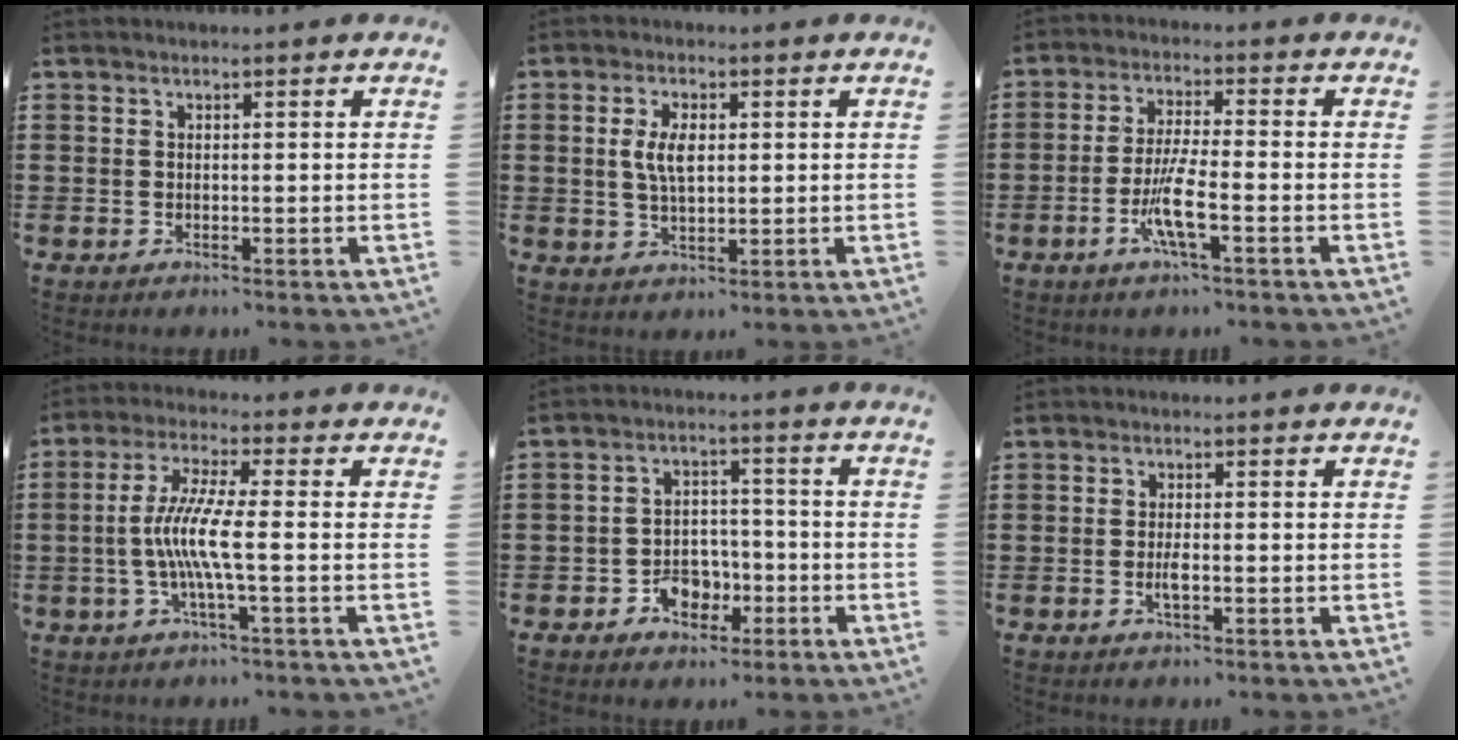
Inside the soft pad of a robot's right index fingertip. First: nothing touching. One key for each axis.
{"total": 4.9, "fx": 0.7, "fy": 2.2, "fz": 4.3, "tx": -0.094, "ty": 0.006, "tz": 0.008}
{"total": 6.8, "fx": -2.8, "fy": 0.6, "fz": 6.2, "tx": -0.136, "ty": -0.020, "tz": -0.058}
{"total": 7.6, "fx": -1.4, "fy": 0.2, "fz": 7.4, "tx": -0.158, "ty": -0.016, "tz": -0.037}
{"total": 5.2, "fx": -2.5, "fy": 3.6, "fz": 2.7, "tx": -0.043, "ty": 0.005, "tz": -0.046}
{"total": 2.2, "fx": -0.7, "fy": 0.4, "fz": 2.0, "tx": -0.046, "ty": -0.005, "tz": -0.013}